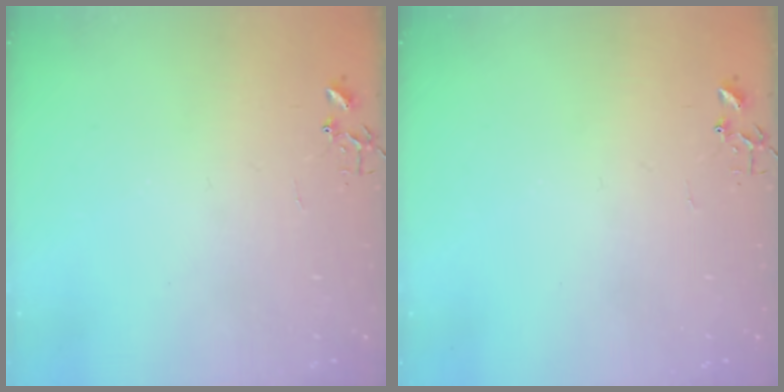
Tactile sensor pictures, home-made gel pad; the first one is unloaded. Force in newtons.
{"total": 0.0}